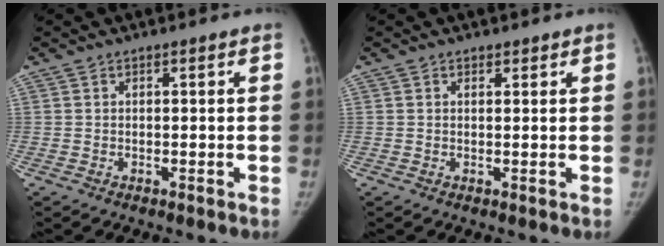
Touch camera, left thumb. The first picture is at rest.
{"total": 0.9, "force": [0.8, 0.5, 0.1], "torque": [0.006, -0.007, 0.007]}